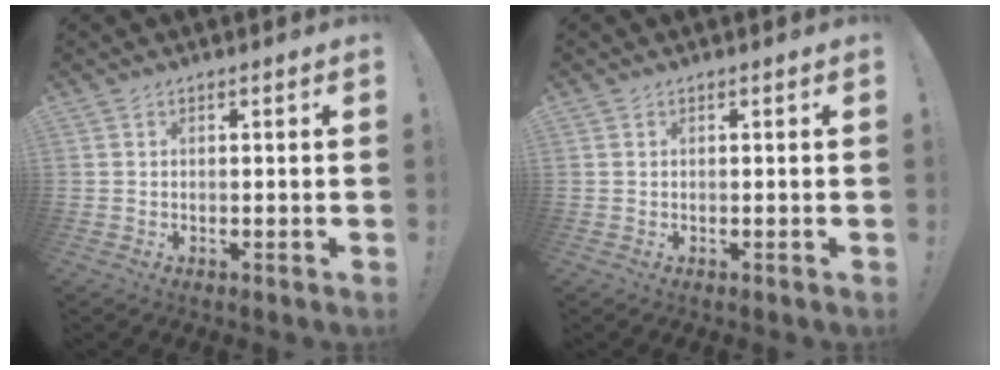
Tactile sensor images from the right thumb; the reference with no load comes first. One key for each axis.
{"total": 0.0}